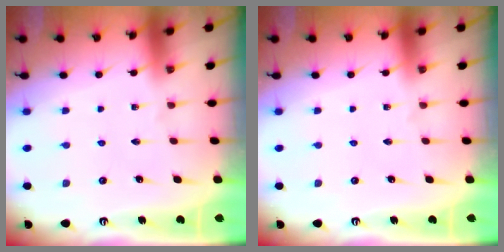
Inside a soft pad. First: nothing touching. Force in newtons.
{"total": 0.0}